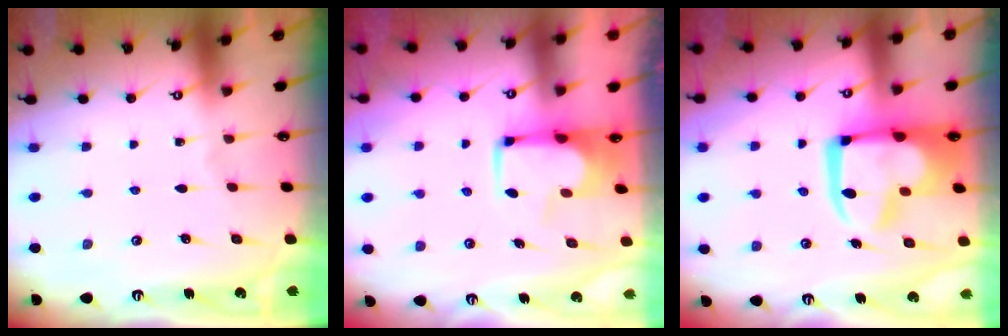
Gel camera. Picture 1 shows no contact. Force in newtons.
{"total": 2.2, "press": 2.1, "slide": 0.5}
{"total": 14.9, "press": 14.8, "slide": 1.6}